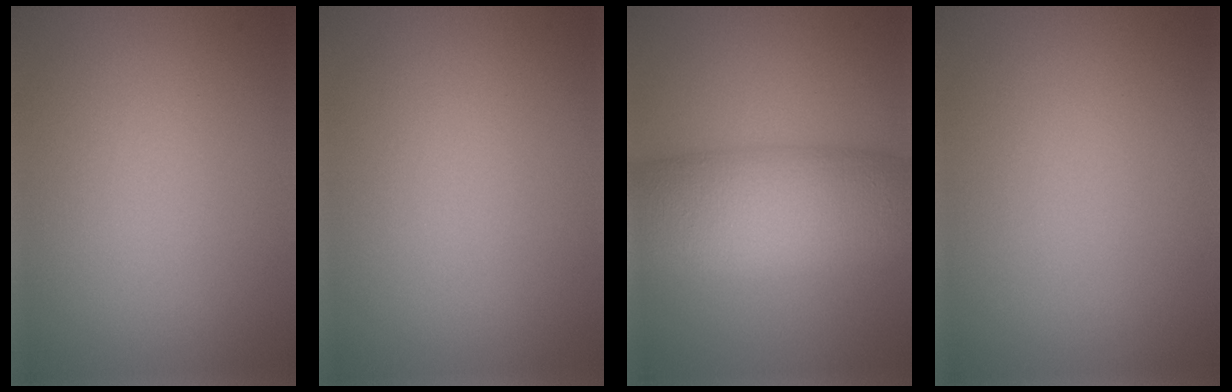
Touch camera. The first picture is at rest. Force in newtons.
{"total": 0.0}
{"total": 9.6, "press": 9.6, "slide": 0.1}
{"total": 0.0}